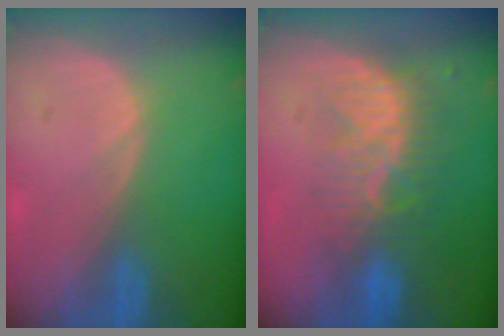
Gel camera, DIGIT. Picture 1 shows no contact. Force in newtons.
{"total": 8.1, "press": 7.4, "slide": 3.5}